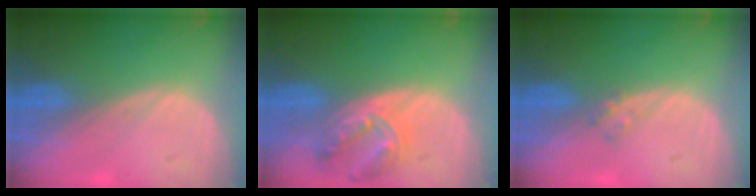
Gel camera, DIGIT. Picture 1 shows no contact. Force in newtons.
{"total": 7.9, "press": 6.9, "slide": 3.8}
{"total": 1.2, "press": 1.2, "slide": 0.2}